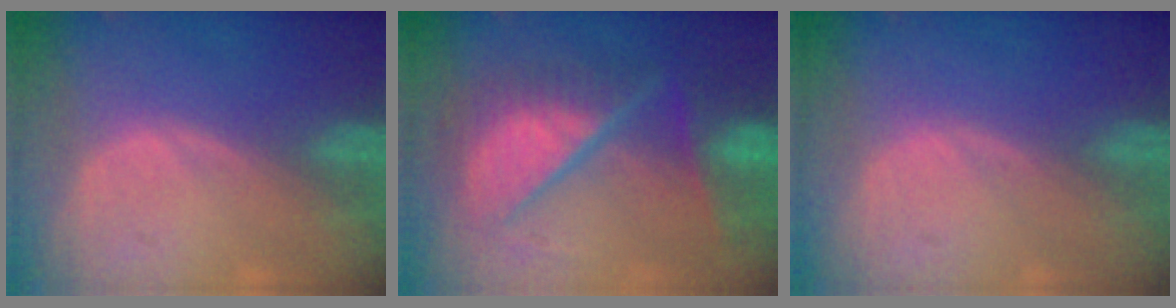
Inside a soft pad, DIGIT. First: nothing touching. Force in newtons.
{"total": 10.9, "press": 10.9, "slide": 1.4}
{"total": 0.0}